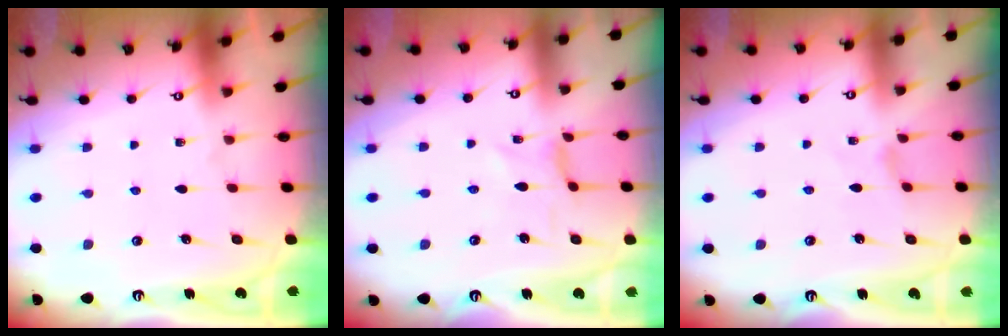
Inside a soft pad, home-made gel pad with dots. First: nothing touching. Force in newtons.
{"total": 0.0}
{"total": 0.0}